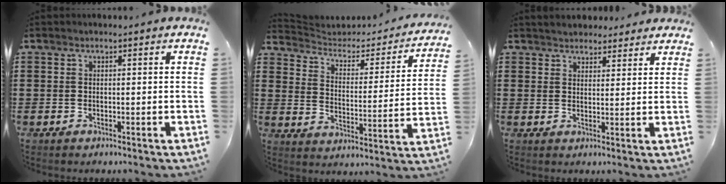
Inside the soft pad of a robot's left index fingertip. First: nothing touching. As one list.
[{"total": 2.5, "force": [2.2, 1.0, 0.6], "torque": [-0.031, -0.022, 0.027]}, {"total": 2.8, "force": [2.7, 0.9, -0.1], "torque": [-0.008, -0.002, 0.051]}]